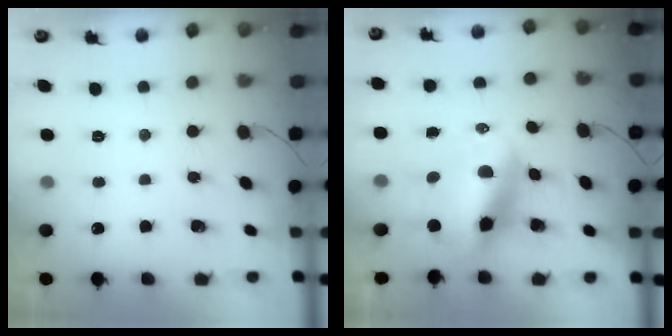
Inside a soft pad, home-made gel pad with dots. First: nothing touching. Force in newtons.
{"total": 10.9, "press": 10.5, "slide": 2.9}